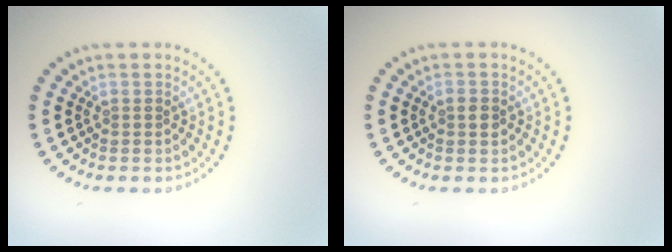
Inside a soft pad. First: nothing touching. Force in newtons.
{"total": 1.5, "press": 1.5, "slide": 0.1}